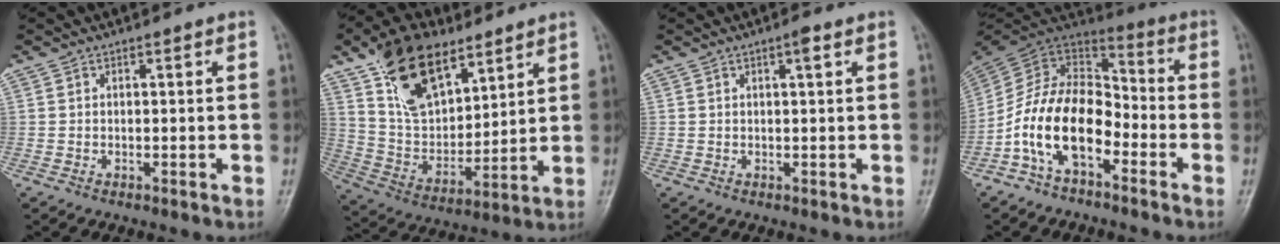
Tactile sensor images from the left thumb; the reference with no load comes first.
{"total": 18.3, "force": [11.2, 9.5, 11.0], "torque": [-0.153, -0.048, 0.216]}
{"total": 1.5, "force": [0.7, 0.1, 1.3], "torque": [-0.023, 0.000, 0.011]}
{"total": 15.5, "force": [-6.3, 8.8, 11.0], "torque": [-0.189, 0.068, -0.130]}